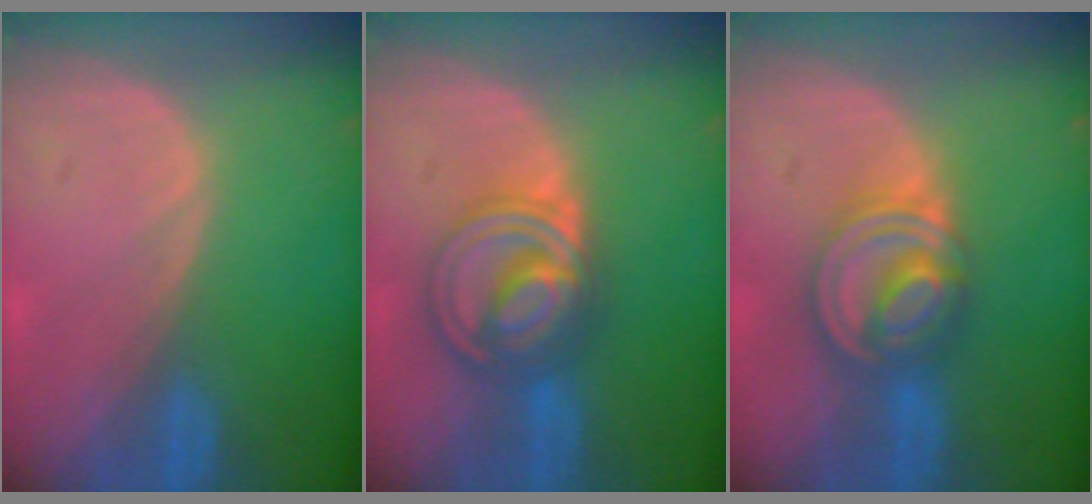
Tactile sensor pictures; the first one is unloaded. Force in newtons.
{"total": 7.8, "press": 7.7, "slide": 0.5}
{"total": 8.2, "press": 7.0, "slide": 4.4}